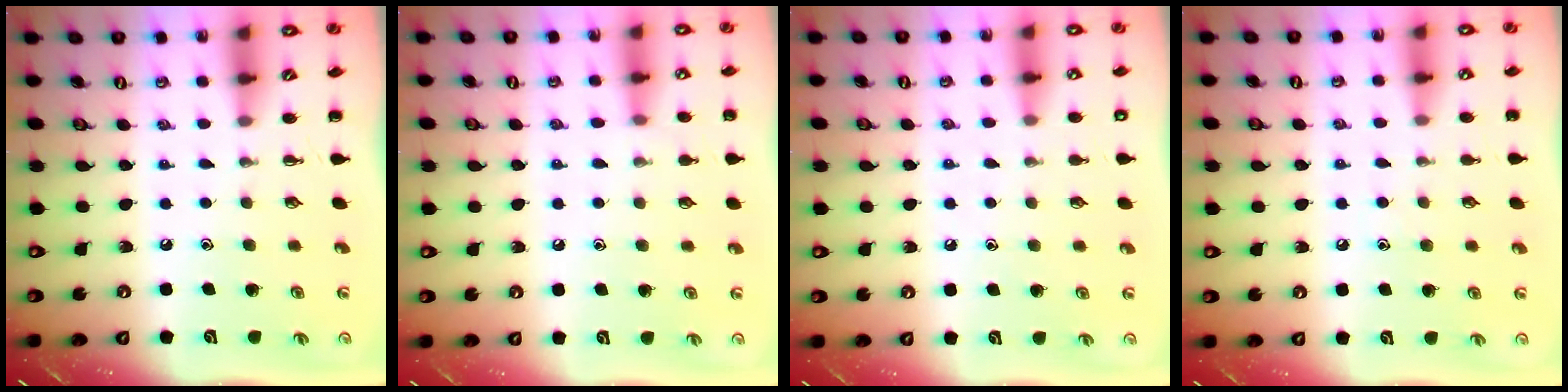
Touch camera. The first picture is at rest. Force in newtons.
{"total": 5.9, "press": 5.8, "slide": 1.2}
{"total": 7.2, "press": 6.8, "slide": 2.1}
{"total": 4.8, "press": 4.6, "slide": 1.2}